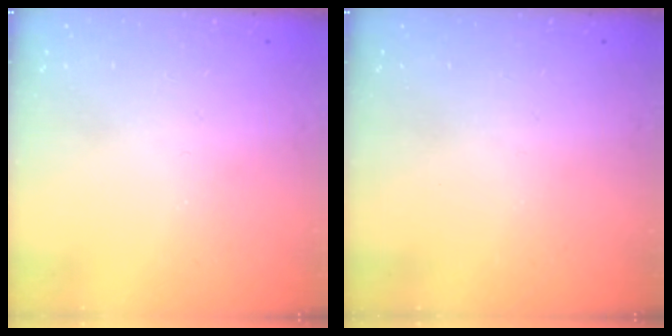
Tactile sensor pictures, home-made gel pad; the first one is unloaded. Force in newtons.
{"total": 0.0}